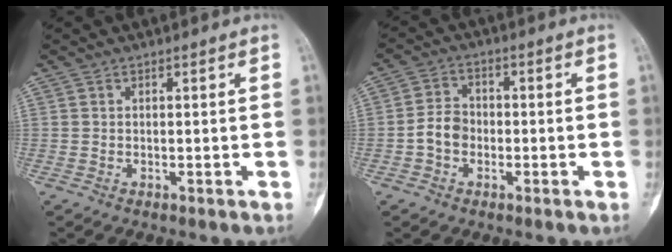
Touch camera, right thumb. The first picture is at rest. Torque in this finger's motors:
{"motor_torque": [1.03, 0.71, 0.36, -0.51, 0.03]}